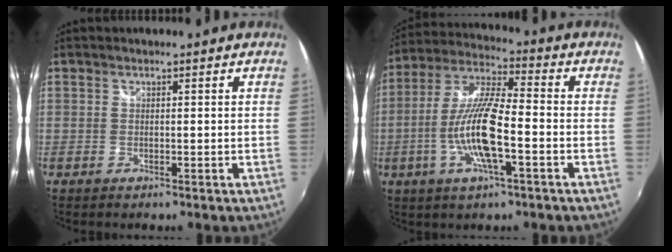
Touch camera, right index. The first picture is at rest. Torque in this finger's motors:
{"motor_torque": [2.14, 0.00, 1.05, 0.14]}